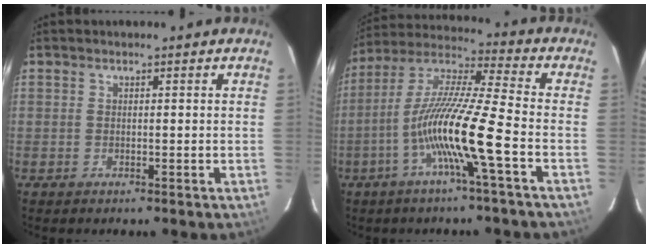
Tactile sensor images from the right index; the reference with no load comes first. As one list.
[{"total": 14.7, "force": [-5.8, -0.5, 13.5], "torque": [-0.257, -0.003, -0.118]}]